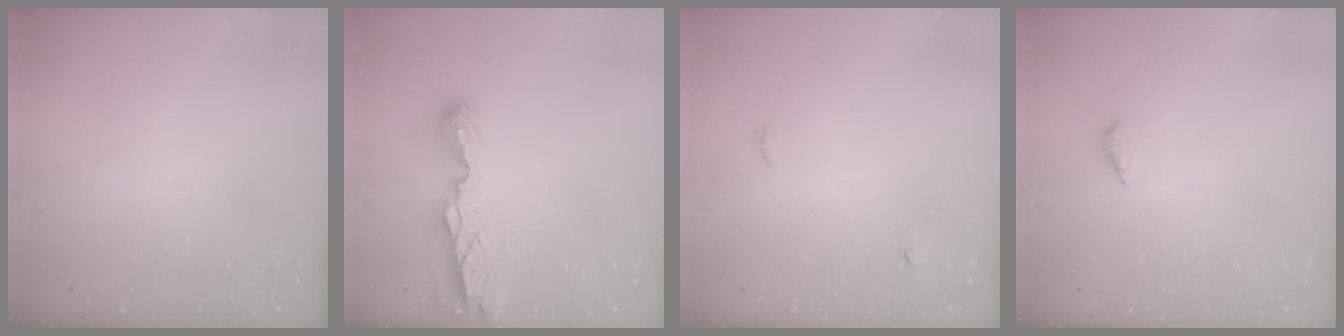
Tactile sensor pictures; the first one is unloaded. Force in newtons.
{"total": 8.3, "press": 8.3, "slide": 0.7}
{"total": 7.3, "press": 3.8, "slide": 6.3}
{"total": 3.6, "press": 3.4, "slide": 1.2}